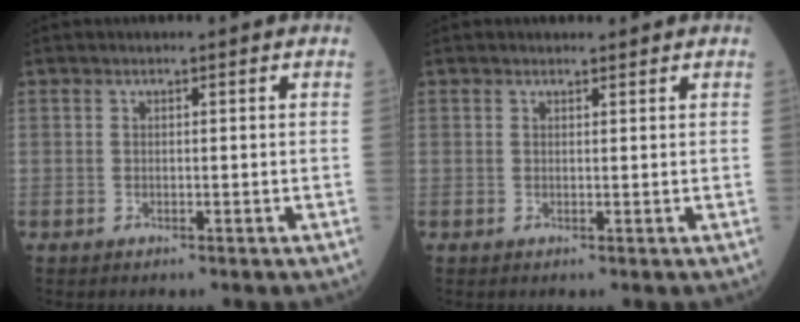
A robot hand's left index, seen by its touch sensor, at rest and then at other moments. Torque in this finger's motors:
{"motor_torque": [0.01, -0.24, -0.18, 0.00]}